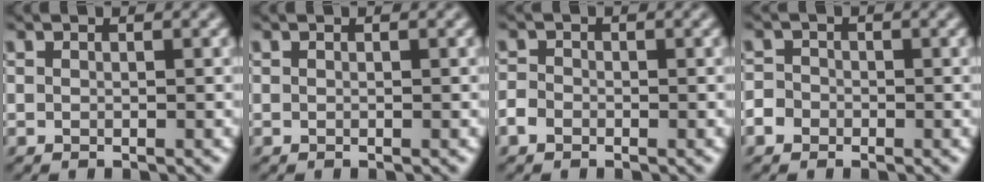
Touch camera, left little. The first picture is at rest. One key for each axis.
{"total": 0.0}
{"total": 1.5, "fx": -0.9, "fy": 1.1, "fz": 0.5, "tx": -0.011, "ty": 0.000, "tz": -0.022}
{"total": 3.2, "fx": -1.7, "fy": 2.6, "fz": 0.7, "tx": -0.005, "ty": 0.002, "tz": -0.045}